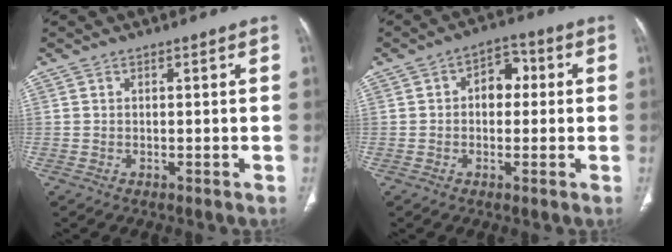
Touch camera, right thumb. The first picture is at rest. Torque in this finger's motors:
{"motor_torque": [-0.02, 0.18, -0.19, -0.14, 0.09]}